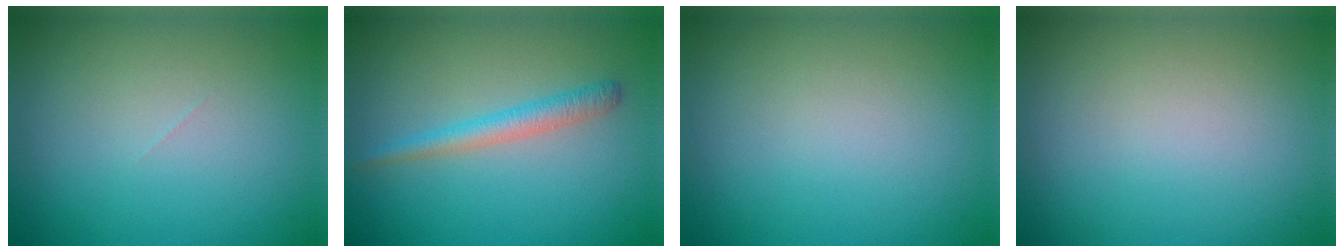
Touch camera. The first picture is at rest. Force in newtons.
{"total": 2.2, "press": 2.2, "slide": 0.1}
{"total": 0.0}
{"total": 0.0}